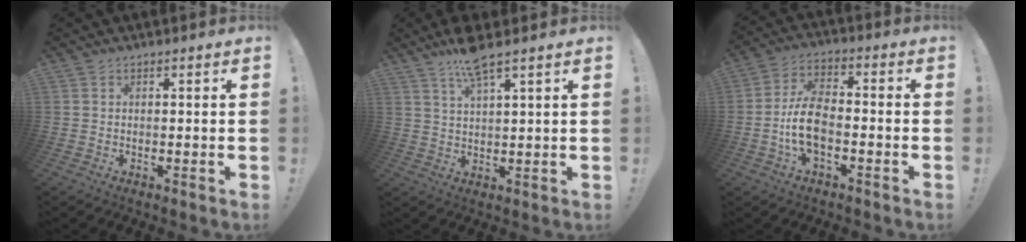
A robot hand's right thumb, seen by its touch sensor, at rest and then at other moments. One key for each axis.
{"total": 8.1, "fx": 5.9, "fy": 1.3, "fz": 5.4, "tx": -0.098, "ty": -0.022, "tz": 0.102}
{"total": 11.2, "fx": -3.6, "fy": 6.0, "fz": 8.7, "tx": -0.177, "ty": 0.009, "tz": -0.067}